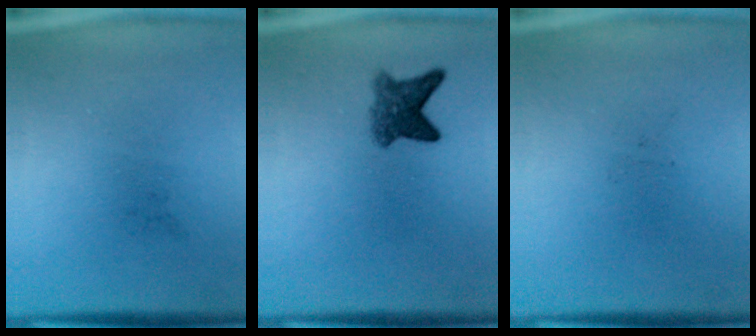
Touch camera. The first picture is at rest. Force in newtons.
{"total": 4.1}
{"total": 0.0}